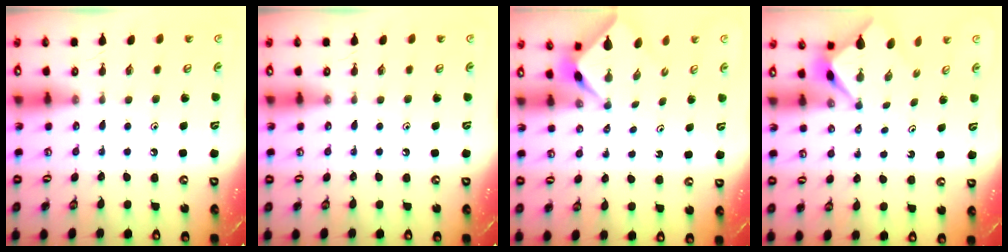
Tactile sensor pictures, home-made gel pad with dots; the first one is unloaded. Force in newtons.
{"total": 0.0}
{"total": 2.3, "press": 2.3, "slide": 0.3}
{"total": 3.0, "press": 3.0, "slide": 0.2}